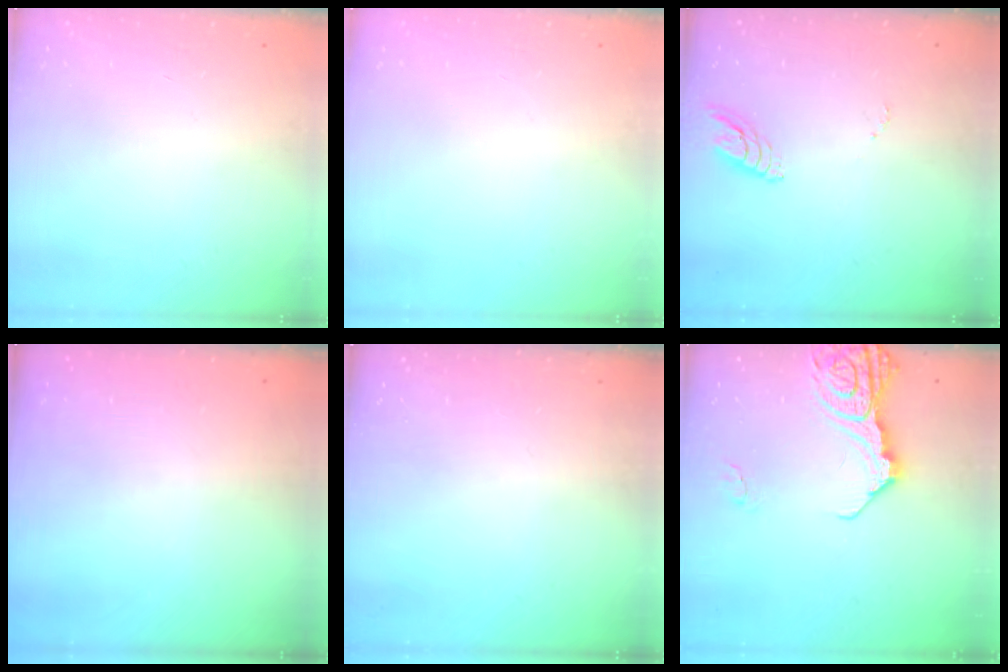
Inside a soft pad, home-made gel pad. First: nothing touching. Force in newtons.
{"total": 0.0}
{"total": 5.9, "press": 5.8, "slide": 0.7}
{"total": 0.0}
{"total": 0.0}
{"total": 16.1, "press": 16.0, "slide": 1.9}